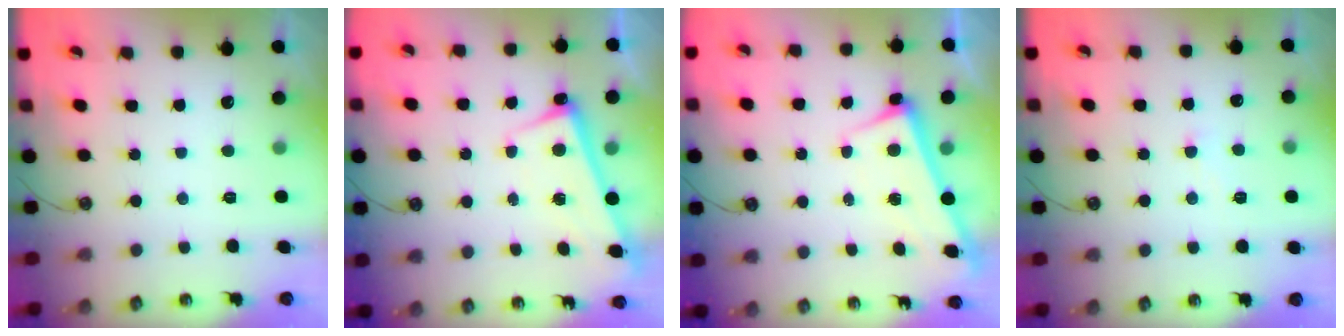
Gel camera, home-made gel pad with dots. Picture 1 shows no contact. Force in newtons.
{"total": 2.7, "press": 2.7, "slide": 0.5}
{"total": 2.9, "press": 2.8, "slide": 0.4}
{"total": 3.6, "press": 3.5, "slide": 0.4}